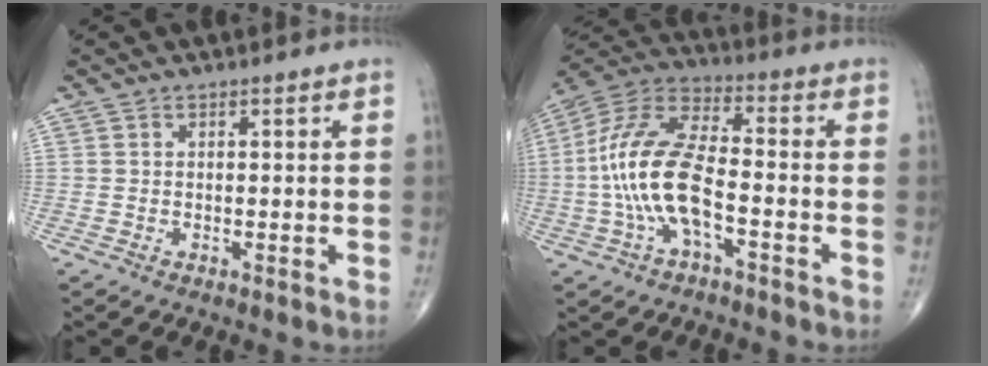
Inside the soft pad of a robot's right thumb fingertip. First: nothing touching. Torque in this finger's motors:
{"motor_torque": [2.61, 2.40, 1.15, -1.26, 0.47]}